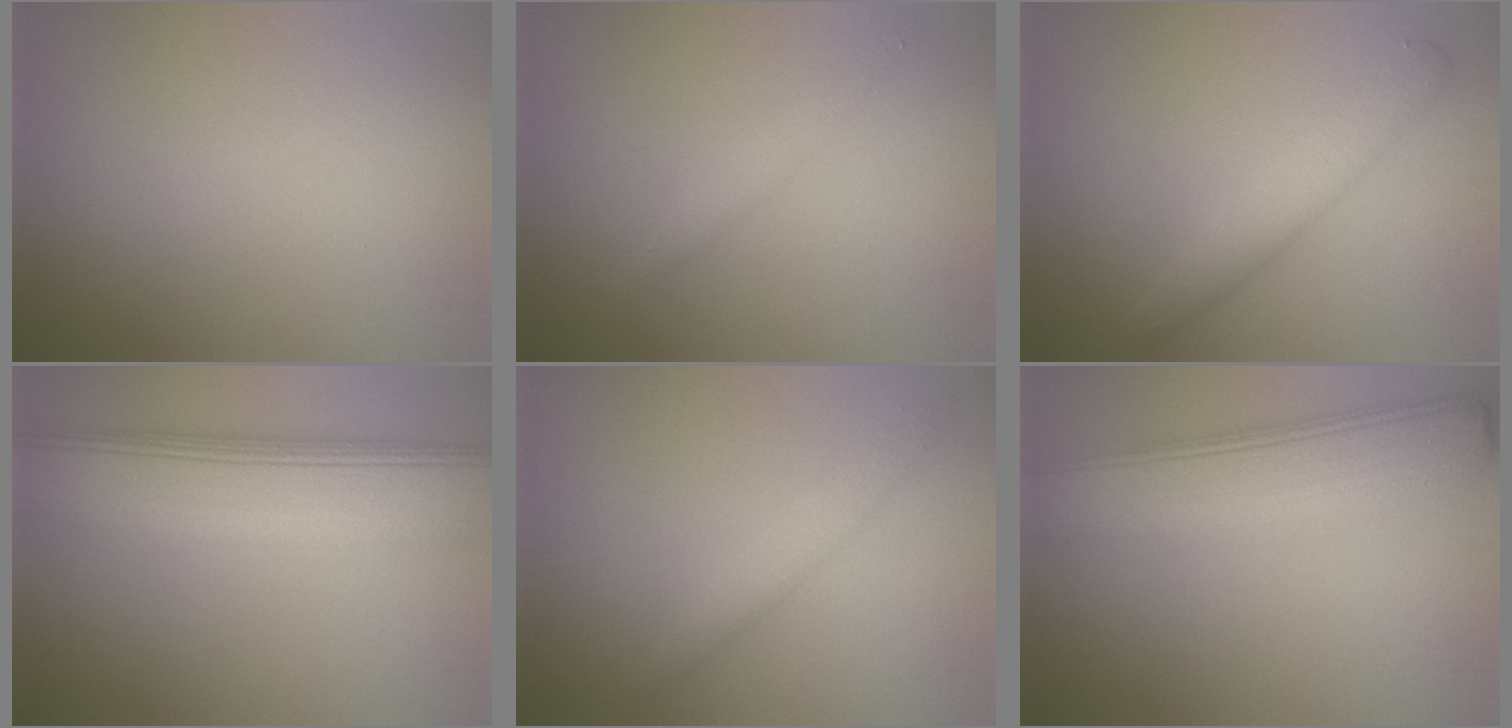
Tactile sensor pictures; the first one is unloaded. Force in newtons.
{"total": 1.4, "press": 1.4, "slide": 0.0}
{"total": 2.8, "press": 2.8, "slide": 0.1}
{"total": 10.0, "press": 10.0, "slide": 0.6}
{"total": 1.7, "press": 1.7, "slide": 0.0}
{"total": 6.8, "press": 6.8, "slide": 0.5}